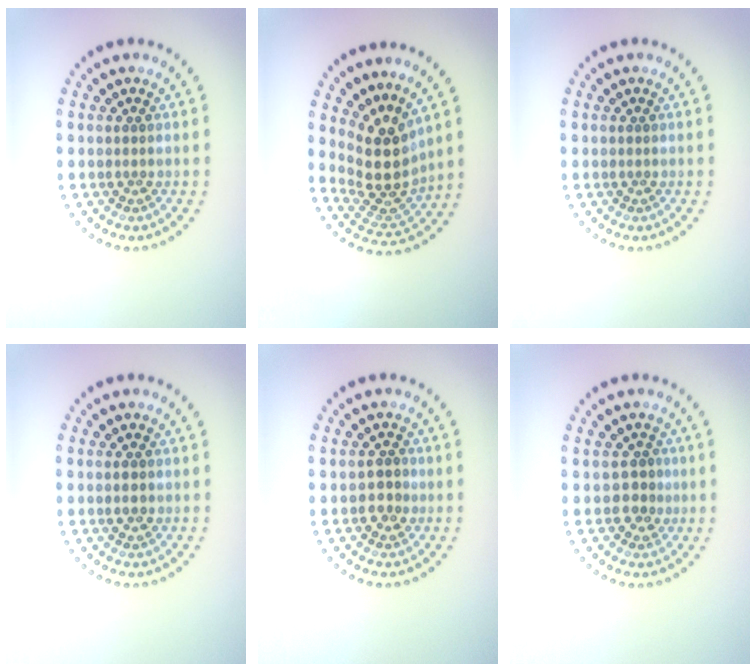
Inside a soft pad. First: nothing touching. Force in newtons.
{"total": 4.4, "press": 3.4, "slide": 2.9}
{"total": 0.0}
{"total": 1.5, "press": 1.4, "slide": 0.2}
{"total": 1.9, "press": 1.8, "slide": 0.5}
{"total": 2.0, "press": 1.8, "slide": 1.0}